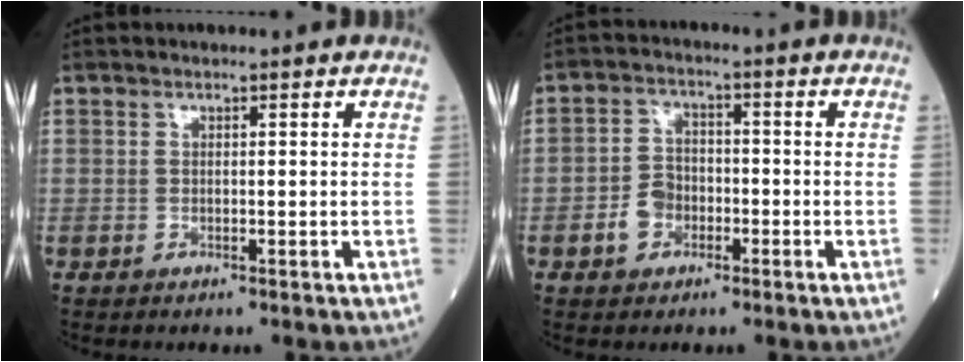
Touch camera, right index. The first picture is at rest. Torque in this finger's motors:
{"motor_torque": [0.43, -0.31, 0.14, 0.05]}